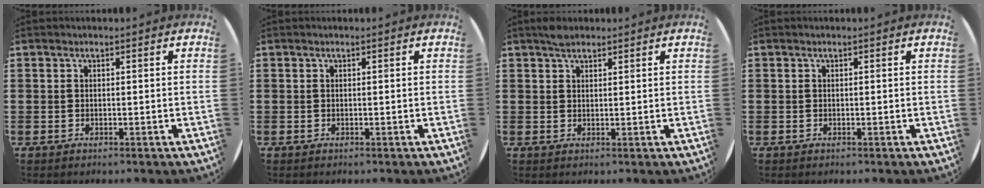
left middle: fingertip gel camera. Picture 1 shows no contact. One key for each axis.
{"total": 0.0}
{"total": 1.7, "fx": 1.5, "fy": 0.6, "fz": 0.6, "tx": -0.006, "ty": 0.001, "tz": 0.026}
{"total": 0.0}